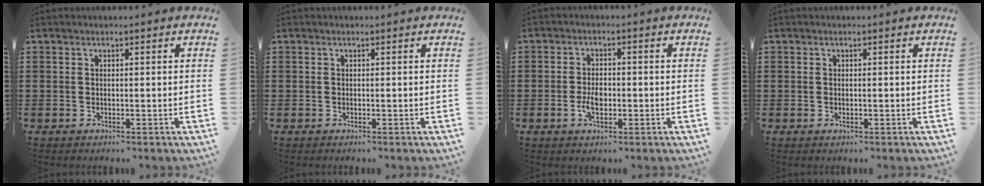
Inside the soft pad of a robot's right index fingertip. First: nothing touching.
{"total": 0.0}
{"total": 3.4, "force": [-0.8, 1.9, 2.8], "torque": [-0.057, 0.002, -0.015]}
{"total": 0.0}